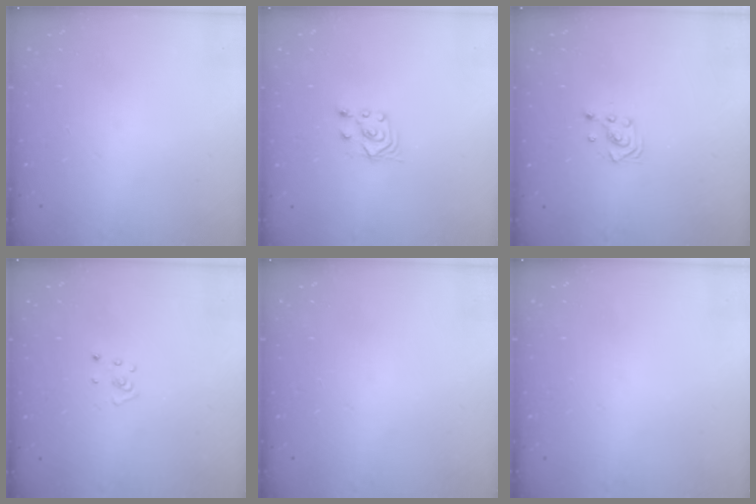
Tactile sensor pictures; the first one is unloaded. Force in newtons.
{"total": 3.0, "press": 2.8, "slide": 0.9}
{"total": 3.1, "press": 3.1, "slide": 0.3}
{"total": 2.2, "press": 2.2, "slide": 0.2}
{"total": 0.0}
{"total": 0.0}